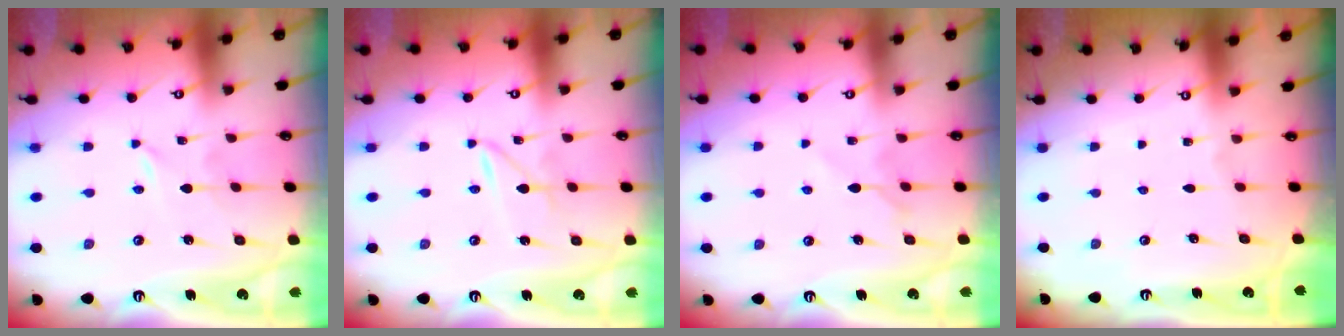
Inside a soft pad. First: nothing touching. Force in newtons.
{"total": 2.3, "press": 2.3, "slide": 0.2}
{"total": 6.3, "press": 6.2, "slide": 0.8}
{"total": 0.0}